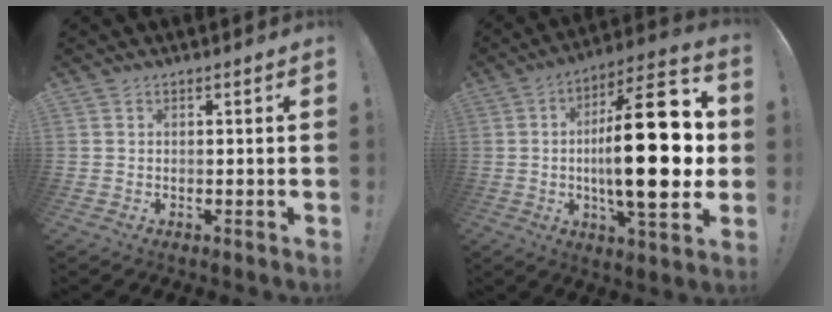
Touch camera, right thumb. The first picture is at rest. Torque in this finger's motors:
{"motor_torque": [2.21, 2.80, 2.46, -0.30, 0.27]}